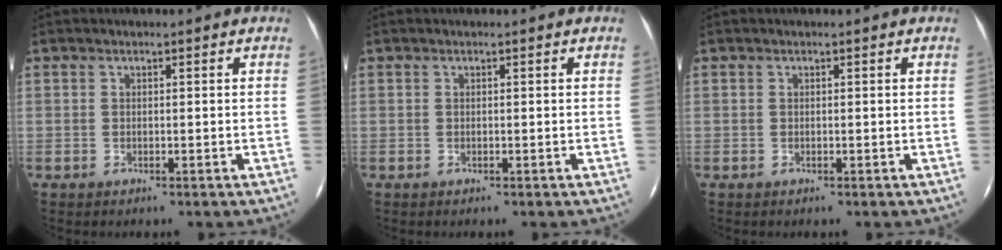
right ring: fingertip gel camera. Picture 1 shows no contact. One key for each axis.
{"total": 0.0}
{"total": 0.0}